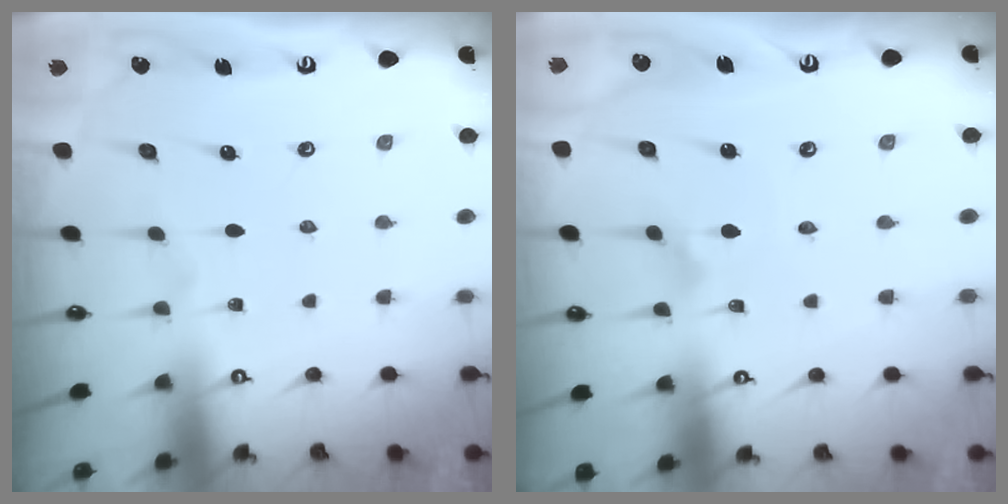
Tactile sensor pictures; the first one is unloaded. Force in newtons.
{"total": 1.3, "press": 1.3, "slide": 0.2}